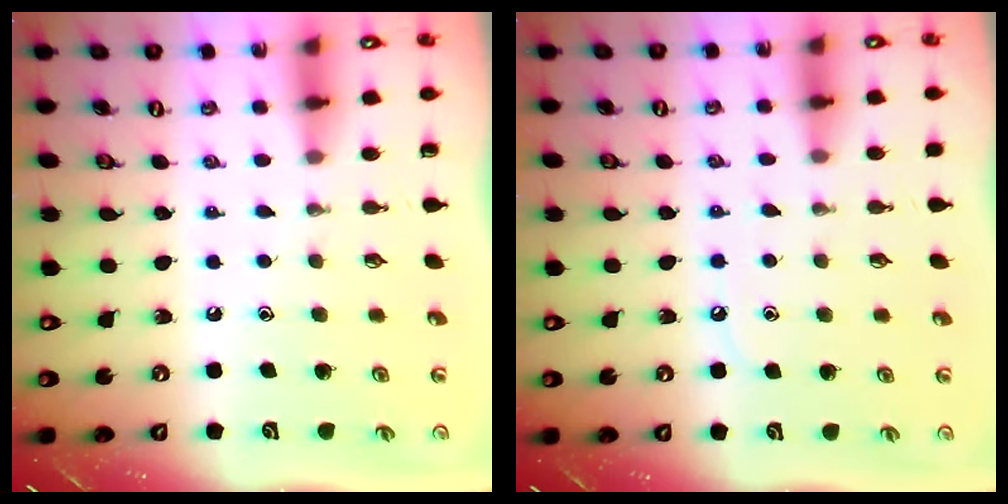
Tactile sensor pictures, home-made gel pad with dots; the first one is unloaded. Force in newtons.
{"total": 4.7, "press": 4.7, "slide": 0.6}